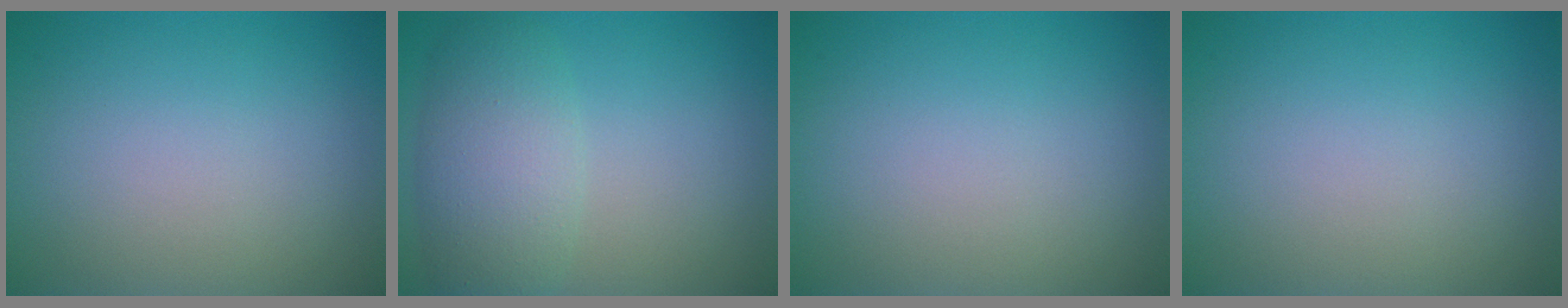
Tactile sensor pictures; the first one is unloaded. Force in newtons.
{"total": 4.8, "press": 4.8, "slide": 0.2}
{"total": 0.0}
{"total": 0.0}